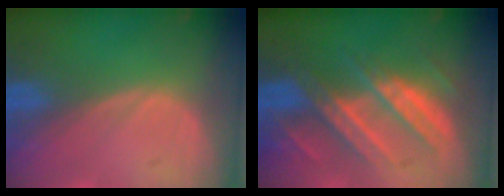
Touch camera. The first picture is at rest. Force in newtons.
{"total": 7.9, "press": 7.9, "slide": 0.4}